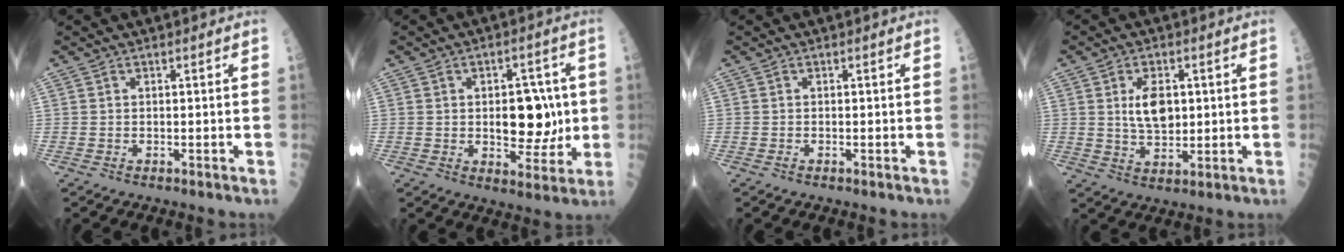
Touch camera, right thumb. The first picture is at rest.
{"total": 10.5, "force": [0.4, 6.2, 8.4], "torque": [-0.068, -0.003, 0.012]}
{"total": 0.0}
{"total": 7.2, "force": [1.4, 4.2, 5.7], "torque": [-0.078, -0.010, 0.028]}